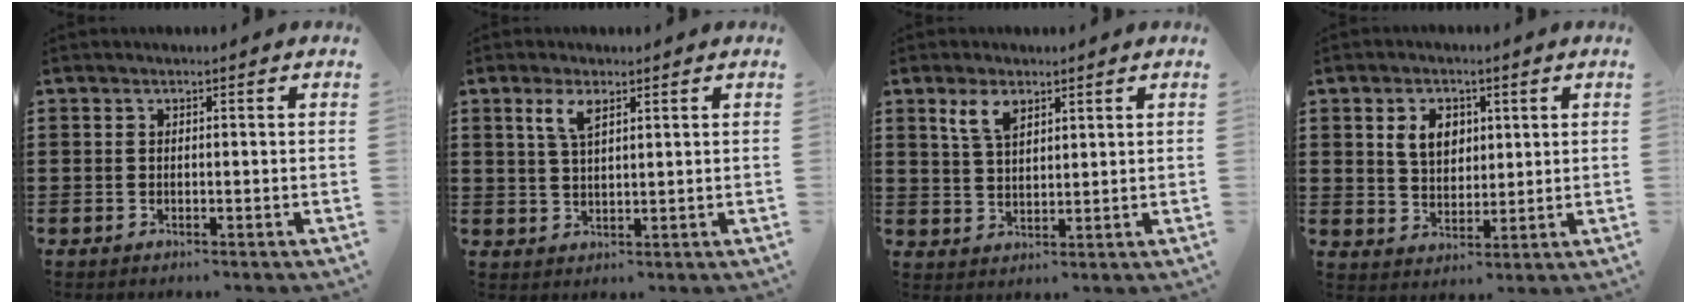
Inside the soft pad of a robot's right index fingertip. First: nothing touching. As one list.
[{"total": 3.6, "force": [1.9, 1.2, 2.9], "torque": [-0.062, 0.006, 0.031]}, {"total": 4.2, "force": [2.5, 2.0, 2.7], "torque": [-0.060, 0.008, 0.046]}, {"total": 5.3, "force": [1.7, 3.9, 3.1], "torque": [-0.068, 0.011, 0.028]}]